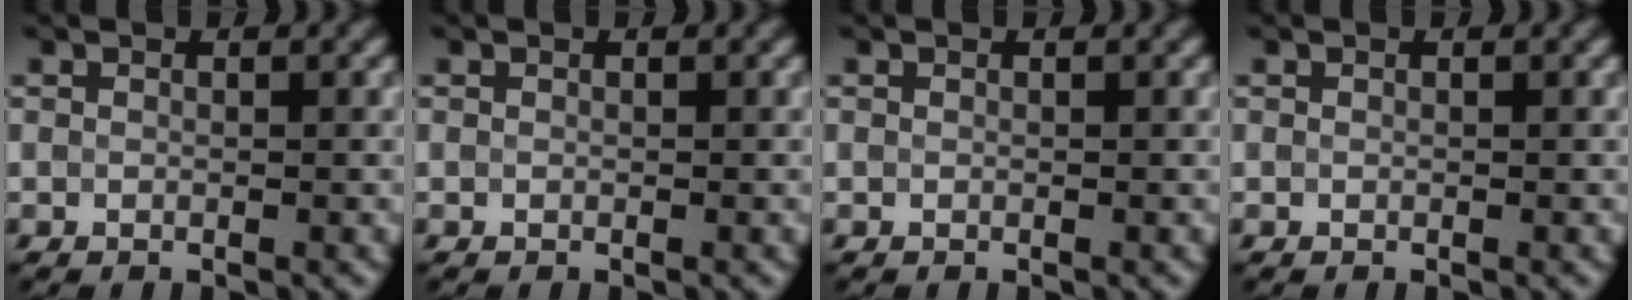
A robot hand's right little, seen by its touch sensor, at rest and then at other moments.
{"total": 0.0}
{"total": 0.0}
{"total": 0.0}